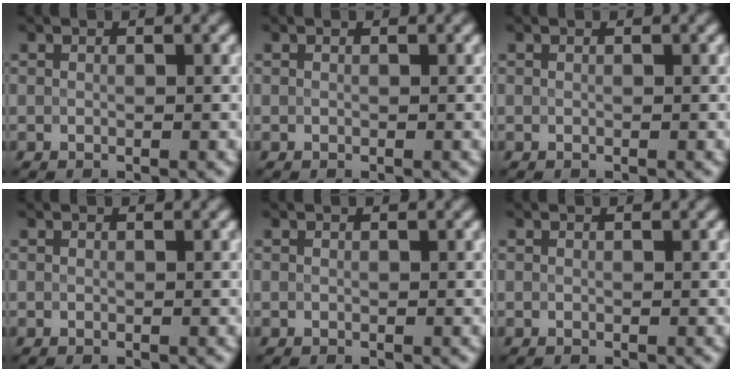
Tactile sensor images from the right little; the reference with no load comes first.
{"total": 0.0}
{"total": 0.0}
{"total": 0.0}
{"total": 0.0}
{"total": 0.0}